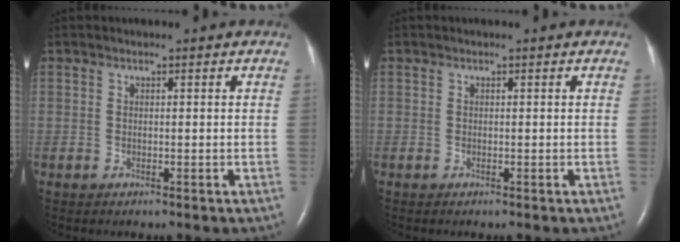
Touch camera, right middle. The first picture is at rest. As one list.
[{"total": 0.0}]